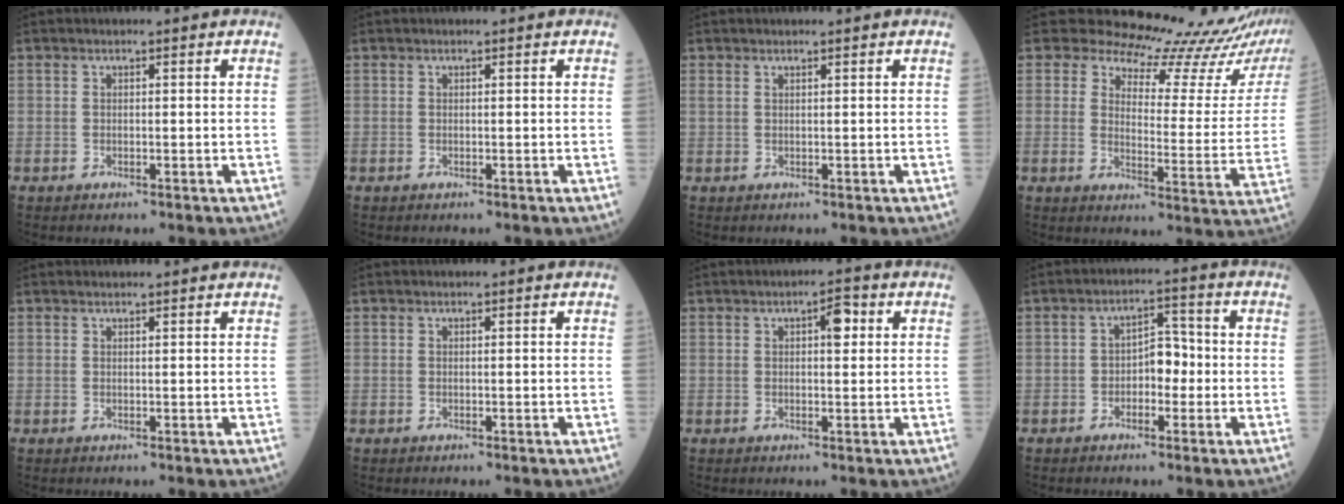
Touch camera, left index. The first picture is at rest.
{"total": 0.0}
{"total": 0.9, "force": [0.8, -0.1, 0.3], "torque": [-0.012, 0.004, 0.020]}
{"total": 17.5, "force": [17.3, 1.4, 2.7], "torque": [-0.030, -0.123, 0.184]}
{"total": 2.3, "force": [2.2, 0.0, 0.5], "torque": [-0.010, 0.011, 0.028]}
{"total": 0.0}
{"total": 2.9, "force": [1.0, 0.9, 2.6], "torque": [-0.040, 0.008, 0.013]}
{"total": 4.3, "force": [-0.9, 2.4, 3.5], "torque": [-0.052, 0.017, -0.020]}